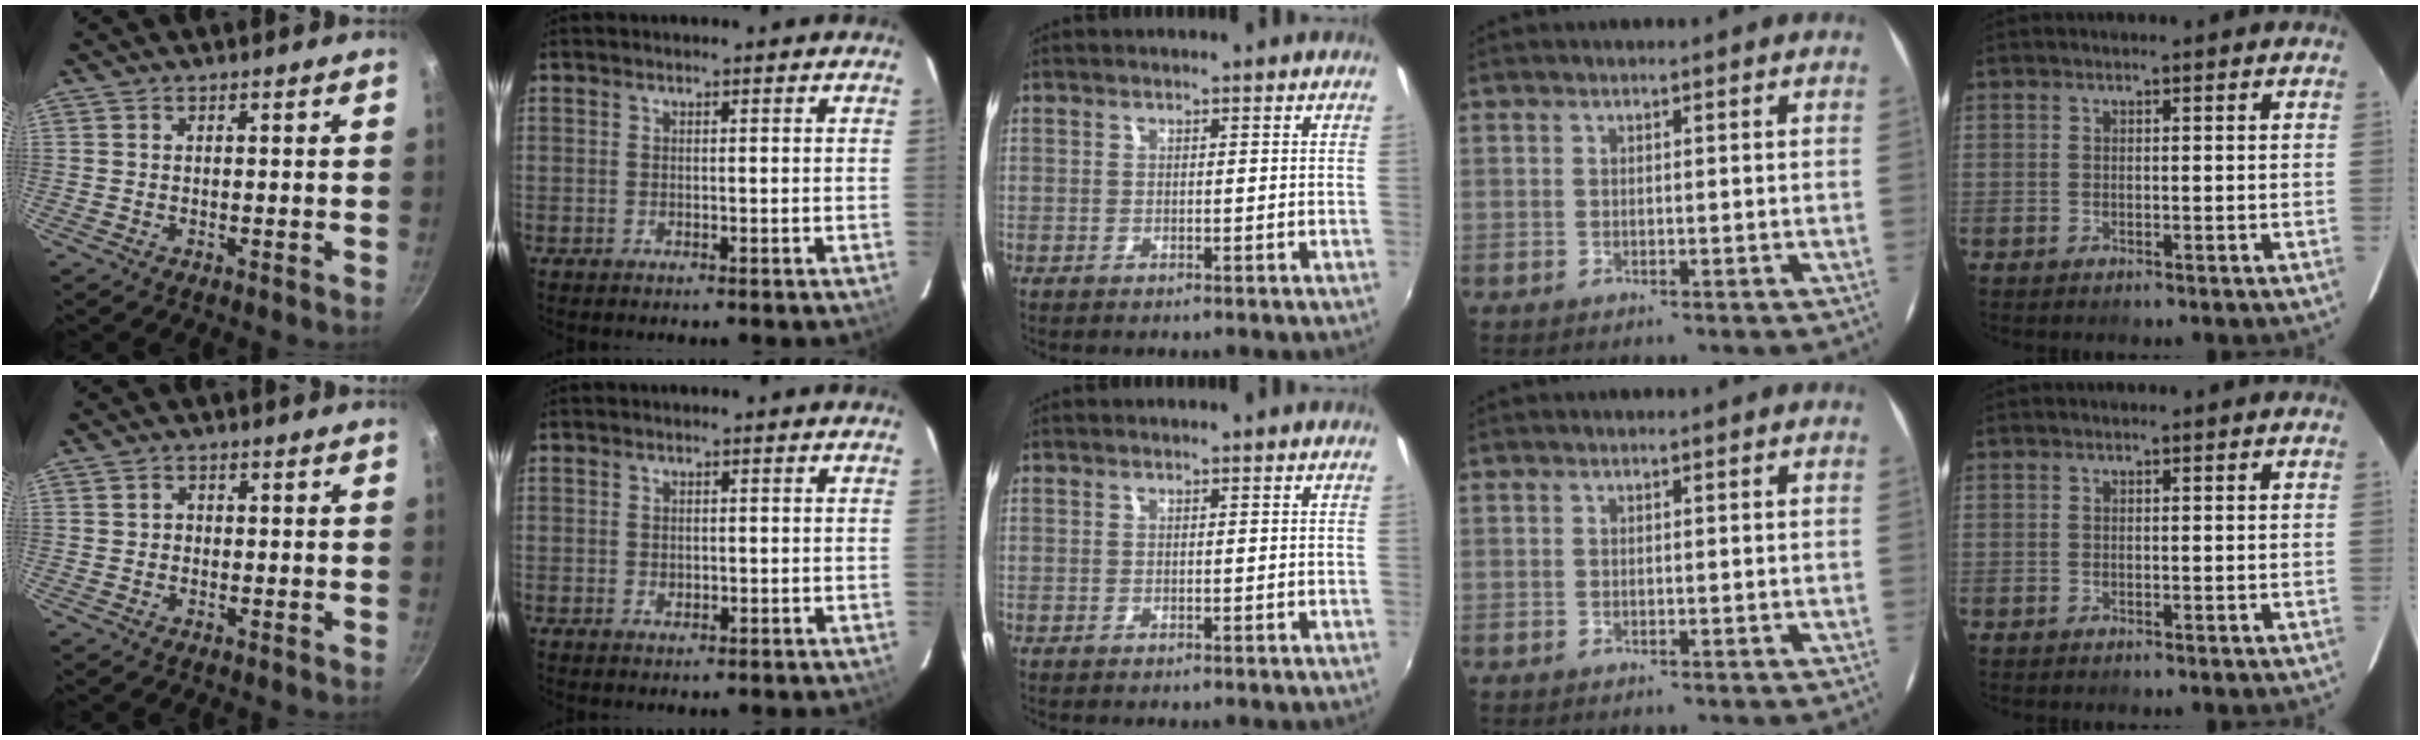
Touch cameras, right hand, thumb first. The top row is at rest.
{"thumb": {"total": 1.3, "force": [0.0, 1.2, 0.5], "torque": [-0.006, 0.003, -0.002]}, "index": {"total": 1.3, "force": [-0.1, 1.1, 0.6], "torque": [-0.008, 0.000, 0.000]}}